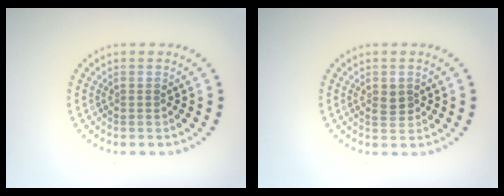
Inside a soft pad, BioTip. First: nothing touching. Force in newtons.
{"total": 1.5, "press": 1.5, "slide": 0.2}